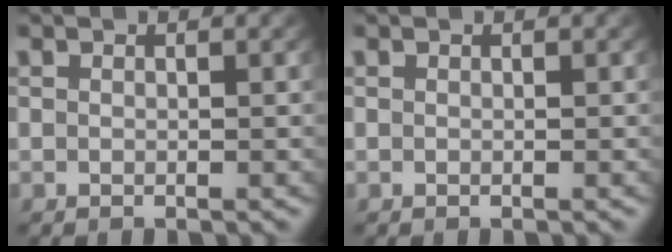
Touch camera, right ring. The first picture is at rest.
{"total": 0.7, "force": [-0.1, -0.6, -0.3], "torque": [0.004, -0.012, 0.009]}